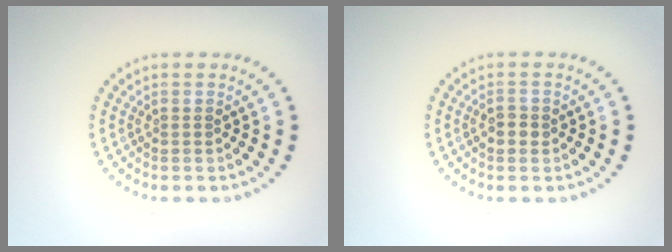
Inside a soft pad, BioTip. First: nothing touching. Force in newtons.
{"total": 1.3, "press": 1.3, "slide": 0.1}